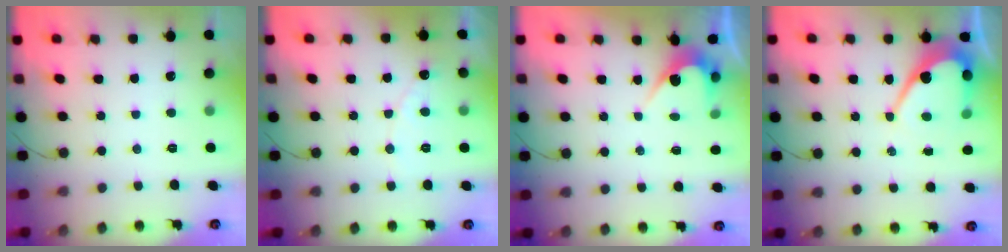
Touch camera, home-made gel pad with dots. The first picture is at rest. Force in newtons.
{"total": 4.5, "press": 4.5, "slide": 0.2}
{"total": 2.8, "press": 2.8, "slide": 0.1}
{"total": 10.9, "press": 10.9, "slide": 1.0}